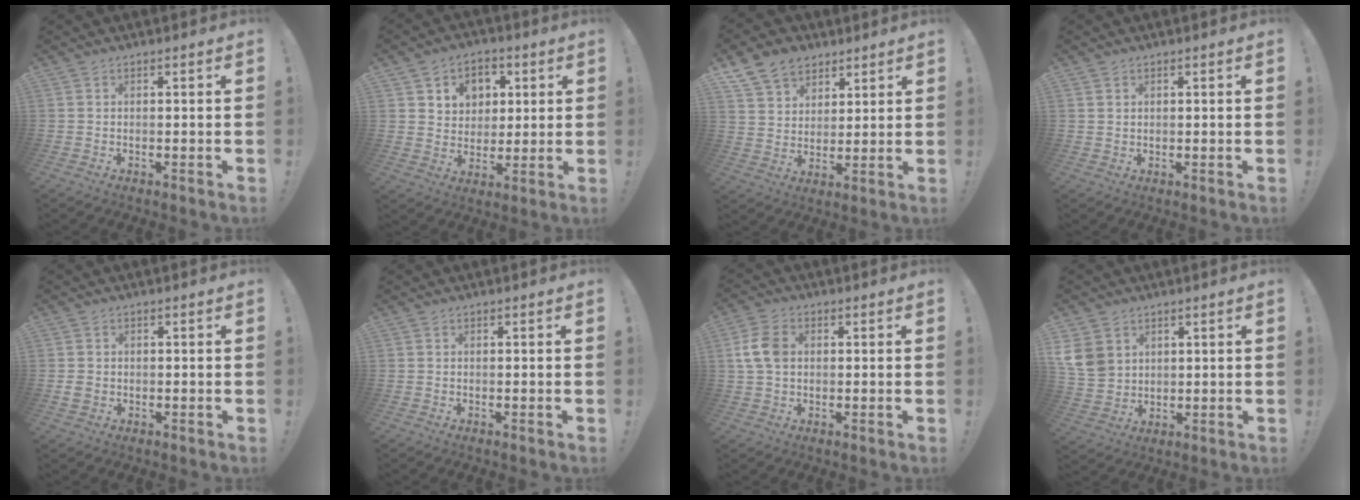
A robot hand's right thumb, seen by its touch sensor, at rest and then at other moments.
{"total": 7.9, "force": [2.8, 7.1, 1.8], "torque": [-0.018, -0.026, 0.056]}
{"total": 11.6, "force": [7.2, 8.5, 3.5], "torque": [-0.066, -0.041, 0.145]}
{"total": 1.3, "force": [0.8, 0.9, 0.3], "torque": [0.002, -0.003, 0.015]}
{"total": 2.4, "force": [-0.1, 2.1, 1.2], "torque": [-0.012, 0.002, -0.001]}
{"total": 0.0}
{"total": 8.4, "force": [1.0, 6.1, 5.7], "torque": [-0.116, 0.012, 0.023]}
{"total": 8.7, "force": [3.6, 7.0, 3.8], "torque": [-0.081, -0.021, 0.075]}